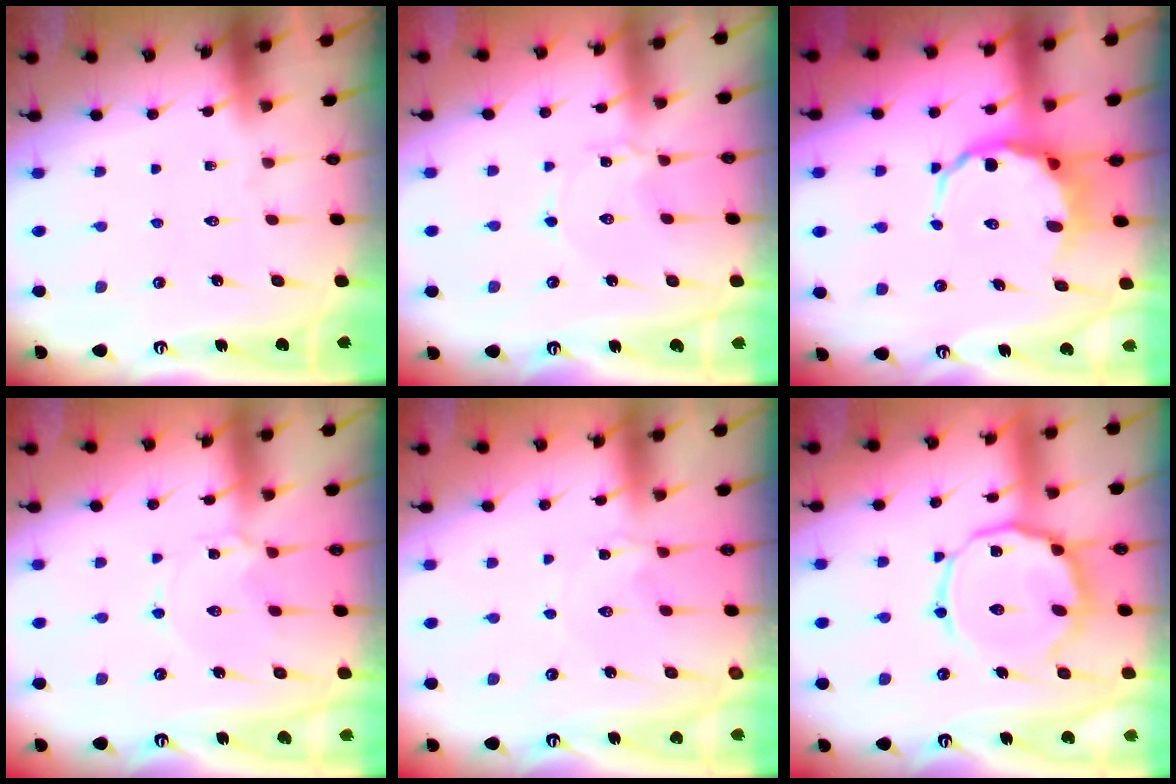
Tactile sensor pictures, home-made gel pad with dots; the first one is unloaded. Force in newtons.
{"total": 1.6, "press": 1.6, "slide": 0.2}
{"total": 6.2, "press": 6.0, "slide": 1.7}
{"total": 3.7, "press": 3.7, "slide": 0.3}
{"total": 2.4, "press": 2.4, "slide": 0.3}
{"total": 13.7, "press": 13.6, "slide": 1.1}